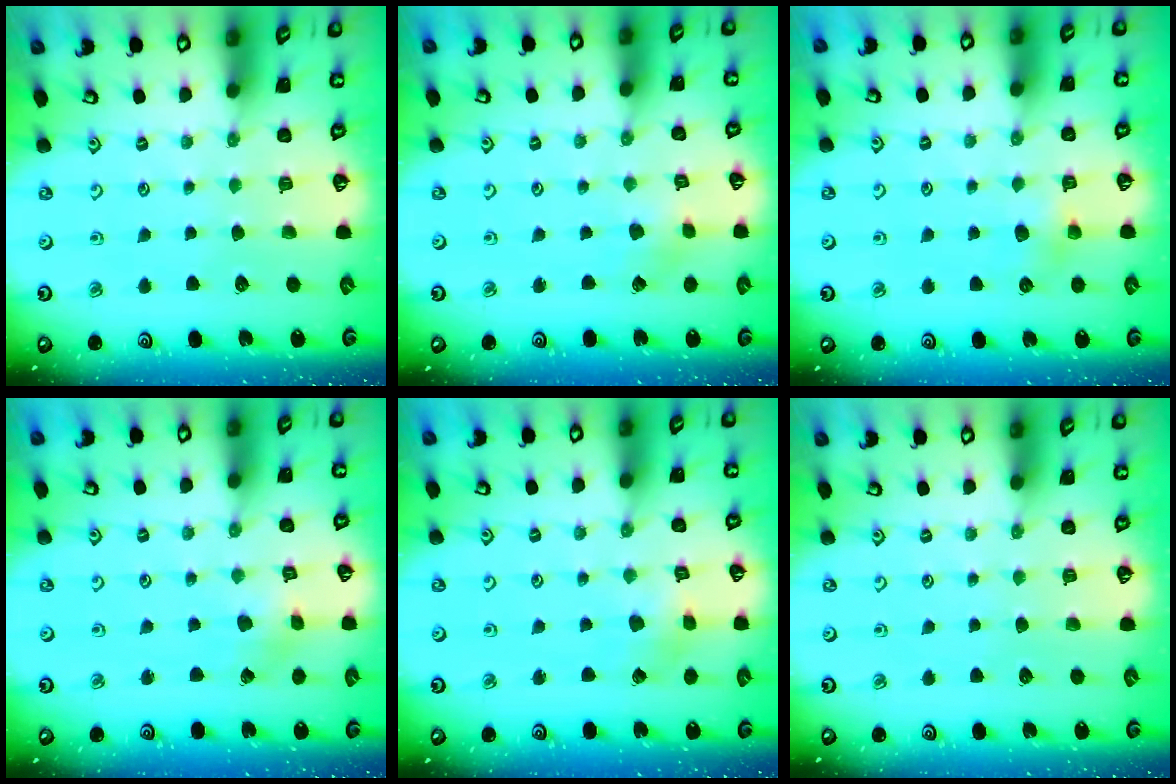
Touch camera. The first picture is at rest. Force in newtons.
{"total": 1.8, "press": 1.8, "slide": 0.1}
{"total": 4.1, "press": 4.1, "slide": 0.5}
{"total": 2.0, "press": 2.0, "slide": 0.1}
{"total": 2.7, "press": 2.7, "slide": 0.3}
{"total": 0.0}